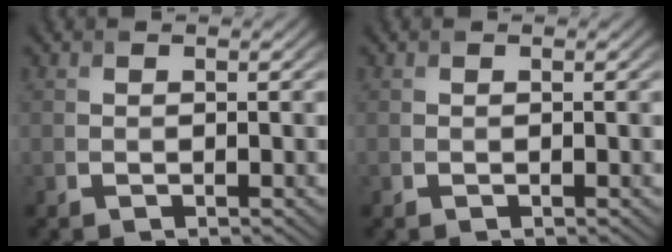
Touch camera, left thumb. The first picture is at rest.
{"total": 0.0}